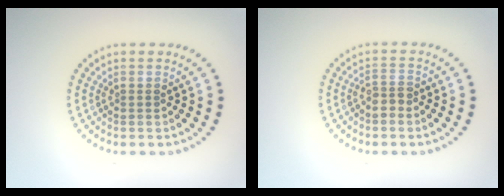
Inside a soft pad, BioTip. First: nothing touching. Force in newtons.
{"total": 1.7, "press": 1.4, "slide": 1.0}